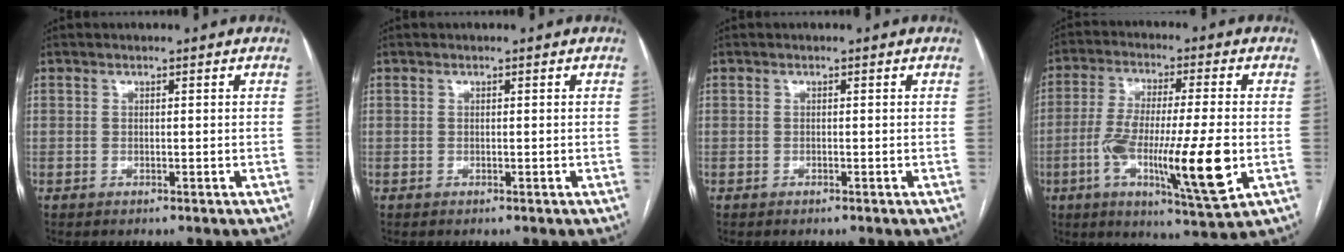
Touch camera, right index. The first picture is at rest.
{"total": 0.0}
{"total": 0.0}
{"total": 16.5, "force": [-3.9, 1.6, 15.9], "torque": [-0.279, -0.019, -0.063]}